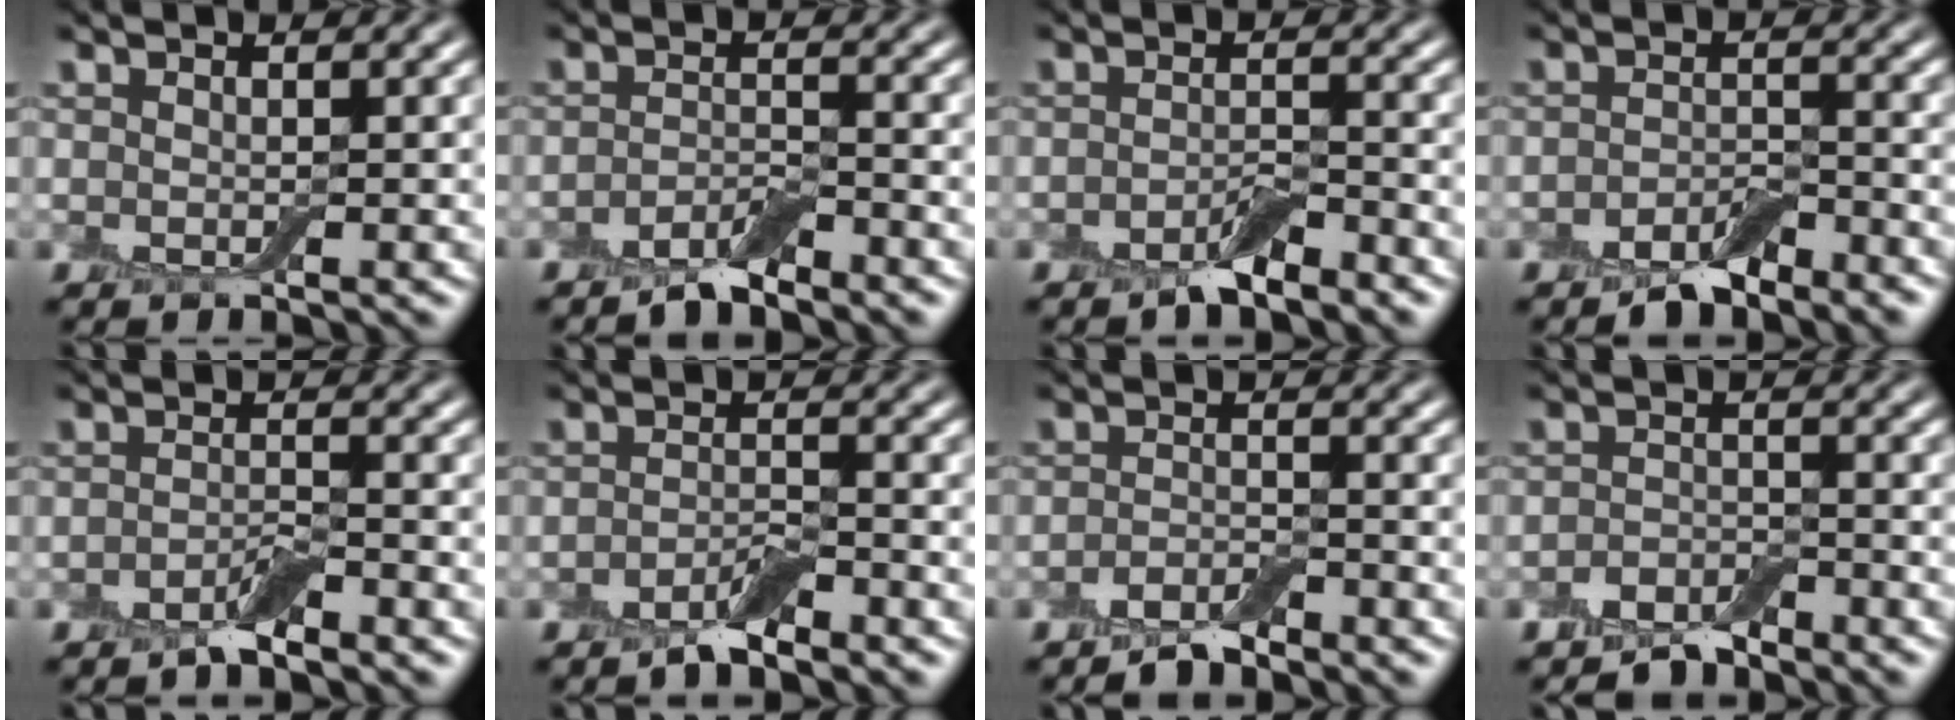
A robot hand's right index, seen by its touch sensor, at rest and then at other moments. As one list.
[{"total": 2.6, "force": [-2.2, 0.5, 1.3], "torque": [-0.024, 0.005, -0.045]}, {"total": 2.5, "force": [-1.9, 0.7, 1.5], "torque": [-0.024, 0.004, -0.036]}, {"total": 3.0, "force": [-2.3, 1.0, 1.5], "torque": [-0.025, 0.005, -0.046]}, {"total": 1.9, "force": [-1.4, 0.4, 1.2], "torque": [-0.022, 0.004, -0.030]}, {"total": 2.3, "force": [-1.8, 0.5, 1.4], "torque": [-0.025, 0.004, -0.037]}, {"total": 2.3, "force": [-1.9, 0.5, 1.1], "torque": [-0.022, 0.003, -0.041]}, {"total": 2.6, "force": [-2.2, 0.9, 0.9], "torque": [-0.014, 0.005, -0.045]}]